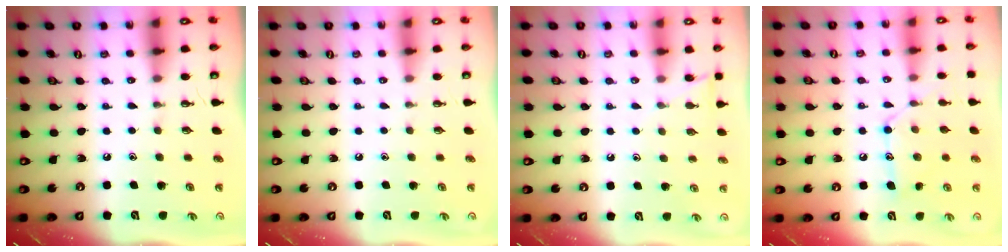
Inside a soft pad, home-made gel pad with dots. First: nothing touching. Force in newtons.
{"total": 0.0}
{"total": 5.7, "press": 5.7, "slide": 0.5}
{"total": 12.6, "press": 12.5, "slide": 0.7}